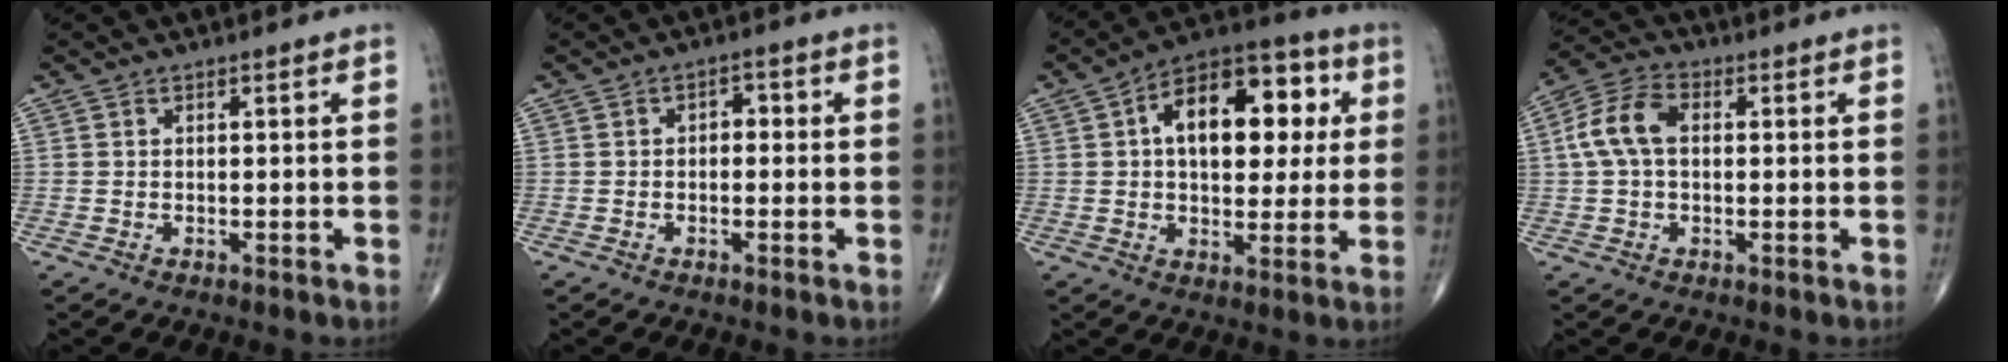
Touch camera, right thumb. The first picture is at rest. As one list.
[{"total": 2.3, "force": [0.0, 1.6, 1.7], "torque": [-0.010, 0.010, -0.008]}, {"total": 18.5, "force": [3.9, 10.6, 14.7], "torque": [-0.174, 0.021, 0.050]}, {"total": 8.3, "force": [1.0, 5.2, 6.4], "torque": [-0.138, 0.027, 0.015]}]